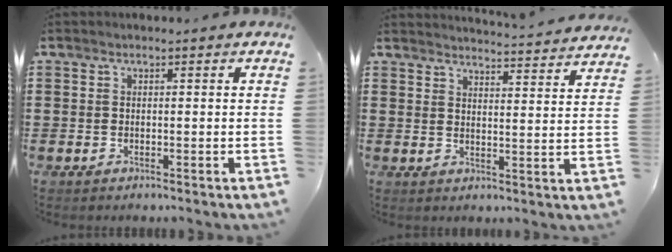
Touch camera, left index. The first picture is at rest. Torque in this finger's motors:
{"motor_torque": [-1.31, 0.83, -0.83, -0.06]}